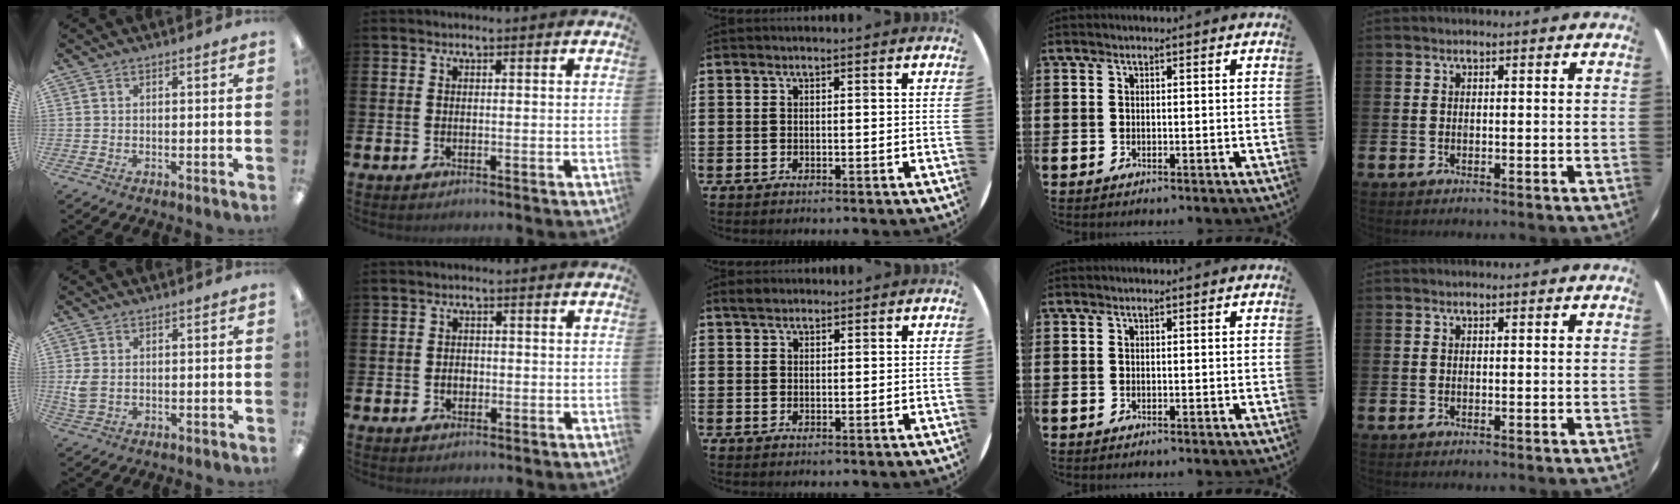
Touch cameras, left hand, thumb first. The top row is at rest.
{"thumb": {"total": 3.5, "force": [0.3, 2.4, 2.5], "torque": [-0.055, -0.004, 0.001]}, "index": {"total": 1.6, "force": [-0.3, 1.3, 0.9], "torque": [-0.008, 0.002, -0.010]}, "middle": {"total": 1.5, "force": [1.3, 0.6, 0.4], "torque": [-0.004, 0.001, 0.024]}}